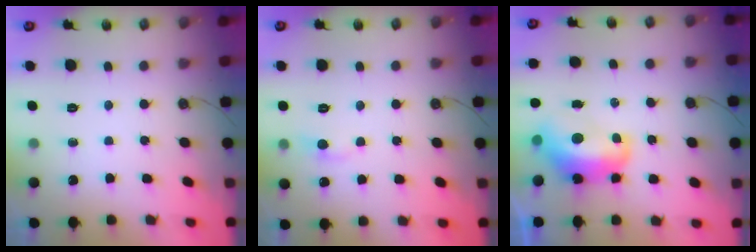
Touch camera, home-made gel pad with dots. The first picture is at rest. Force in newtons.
{"total": 0.7, "press": 0.3, "slide": 0.7}
{"total": 4.9, "press": 4.8, "slide": 0.9}